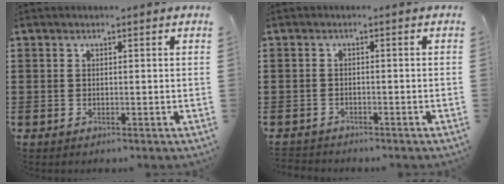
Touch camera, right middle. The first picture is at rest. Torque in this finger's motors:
{"motor_torque": [1.73, 0.41, -0.95, -0.21]}